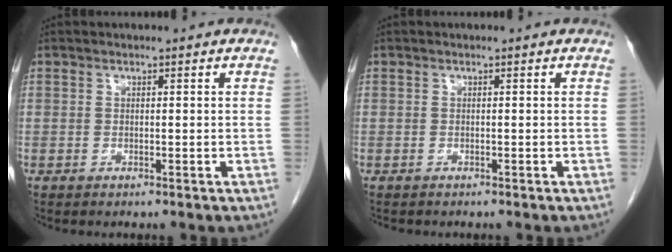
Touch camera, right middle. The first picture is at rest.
{"total": 1.1, "force": [-1.0, 0.4, 0.4], "torque": [-0.010, -0.002, -0.011]}